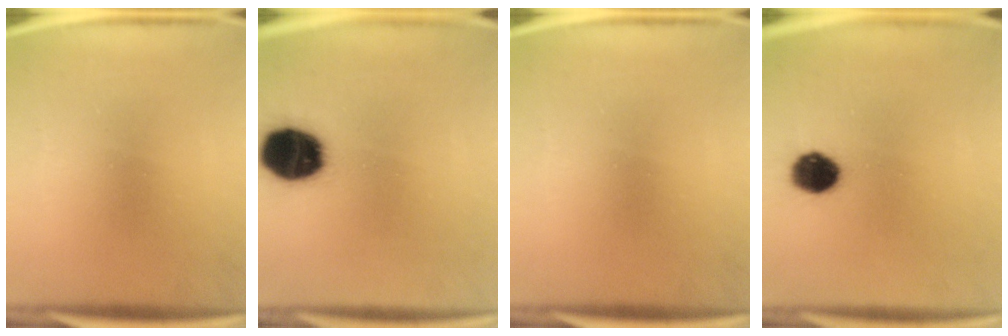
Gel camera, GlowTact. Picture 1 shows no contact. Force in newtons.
{"total": 16.1}
{"total": 0.0}
{"total": 8.2}